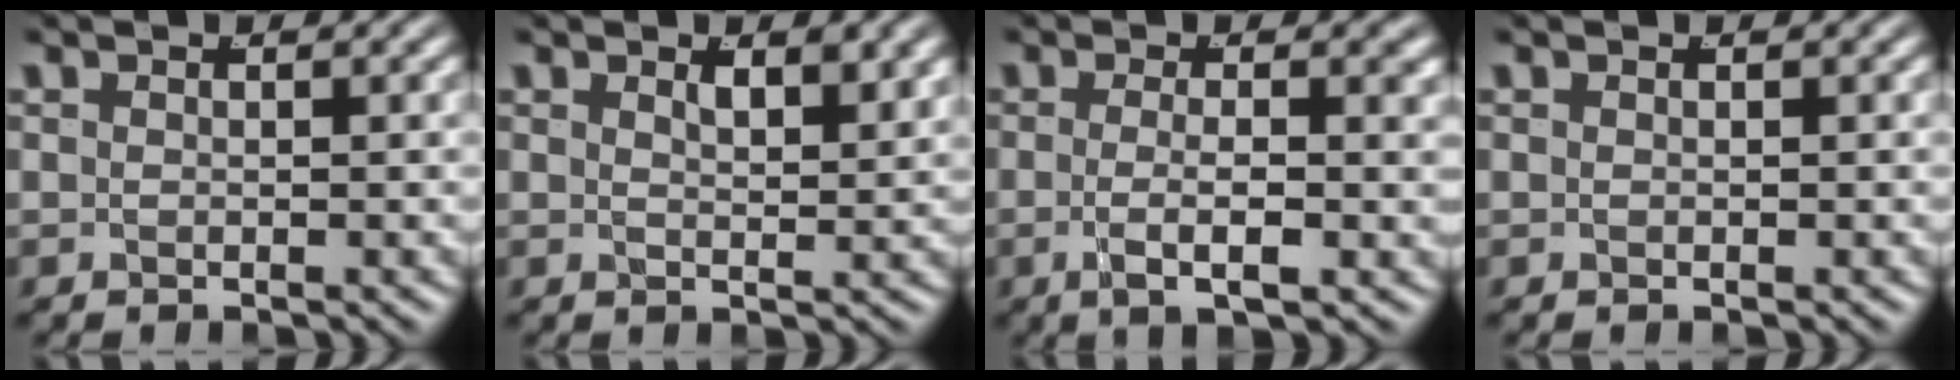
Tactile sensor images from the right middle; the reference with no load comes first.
{"total": 1.5, "force": [1.0, -0.5, 1.0], "torque": [-0.013, -0.009, 0.023]}
{"total": 3.8, "force": [-1.0, 0.5, 3.7], "torque": [-0.063, -0.015, -0.011]}
{"total": 0.0}